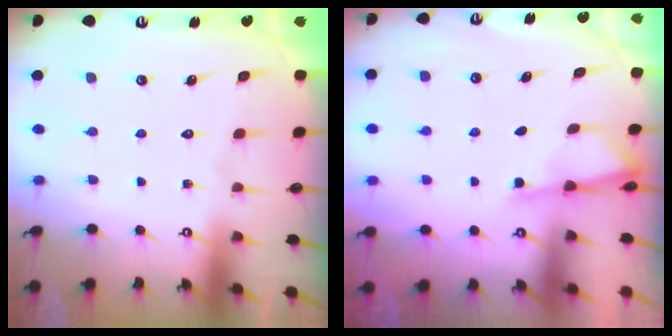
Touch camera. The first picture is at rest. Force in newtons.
{"total": 1.8, "press": 1.7, "slide": 0.4}